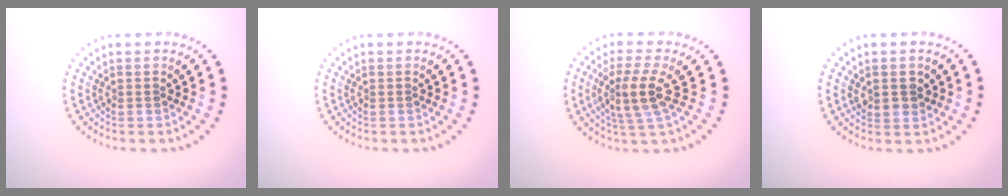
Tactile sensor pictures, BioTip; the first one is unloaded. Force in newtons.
{"total": 0.0}
{"total": 3.7, "press": 3.2, "slide": 1.8}
{"total": 1.9, "press": 1.8, "slide": 0.6}